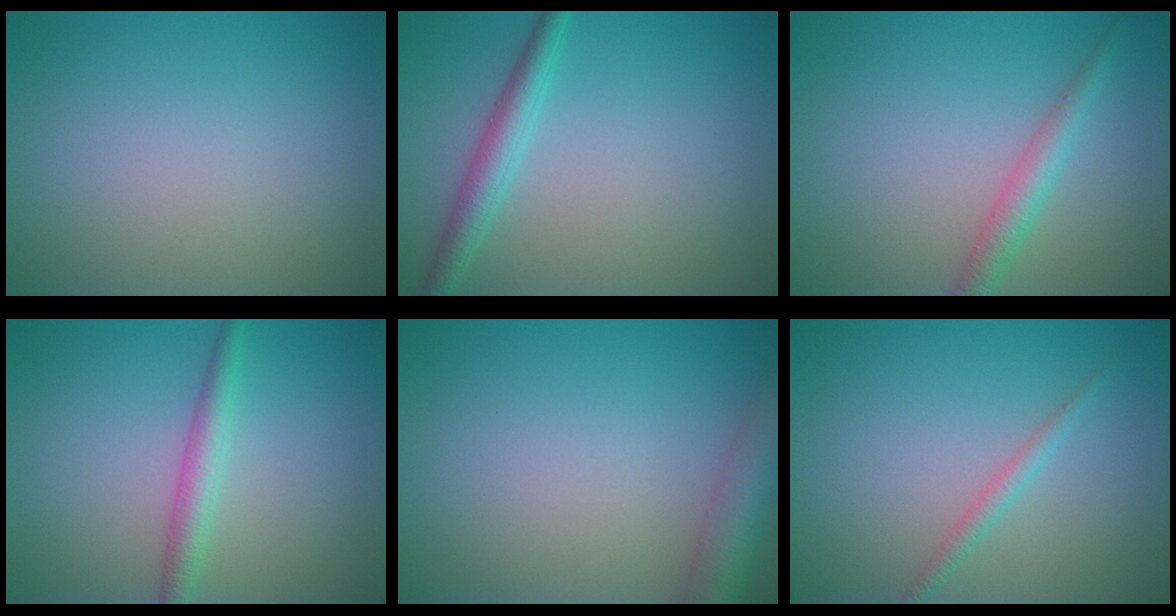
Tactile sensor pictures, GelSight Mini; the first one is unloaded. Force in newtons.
{"total": 2.8, "press": 2.8, "slide": 0.1}
{"total": 2.4, "press": 2.4, "slide": 0.1}
{"total": 2.5, "press": 2.5, "slide": 0.0}
{"total": 4.9, "press": 4.9, "slide": 0.3}
{"total": 1.3, "press": 1.3, "slide": 0.0}